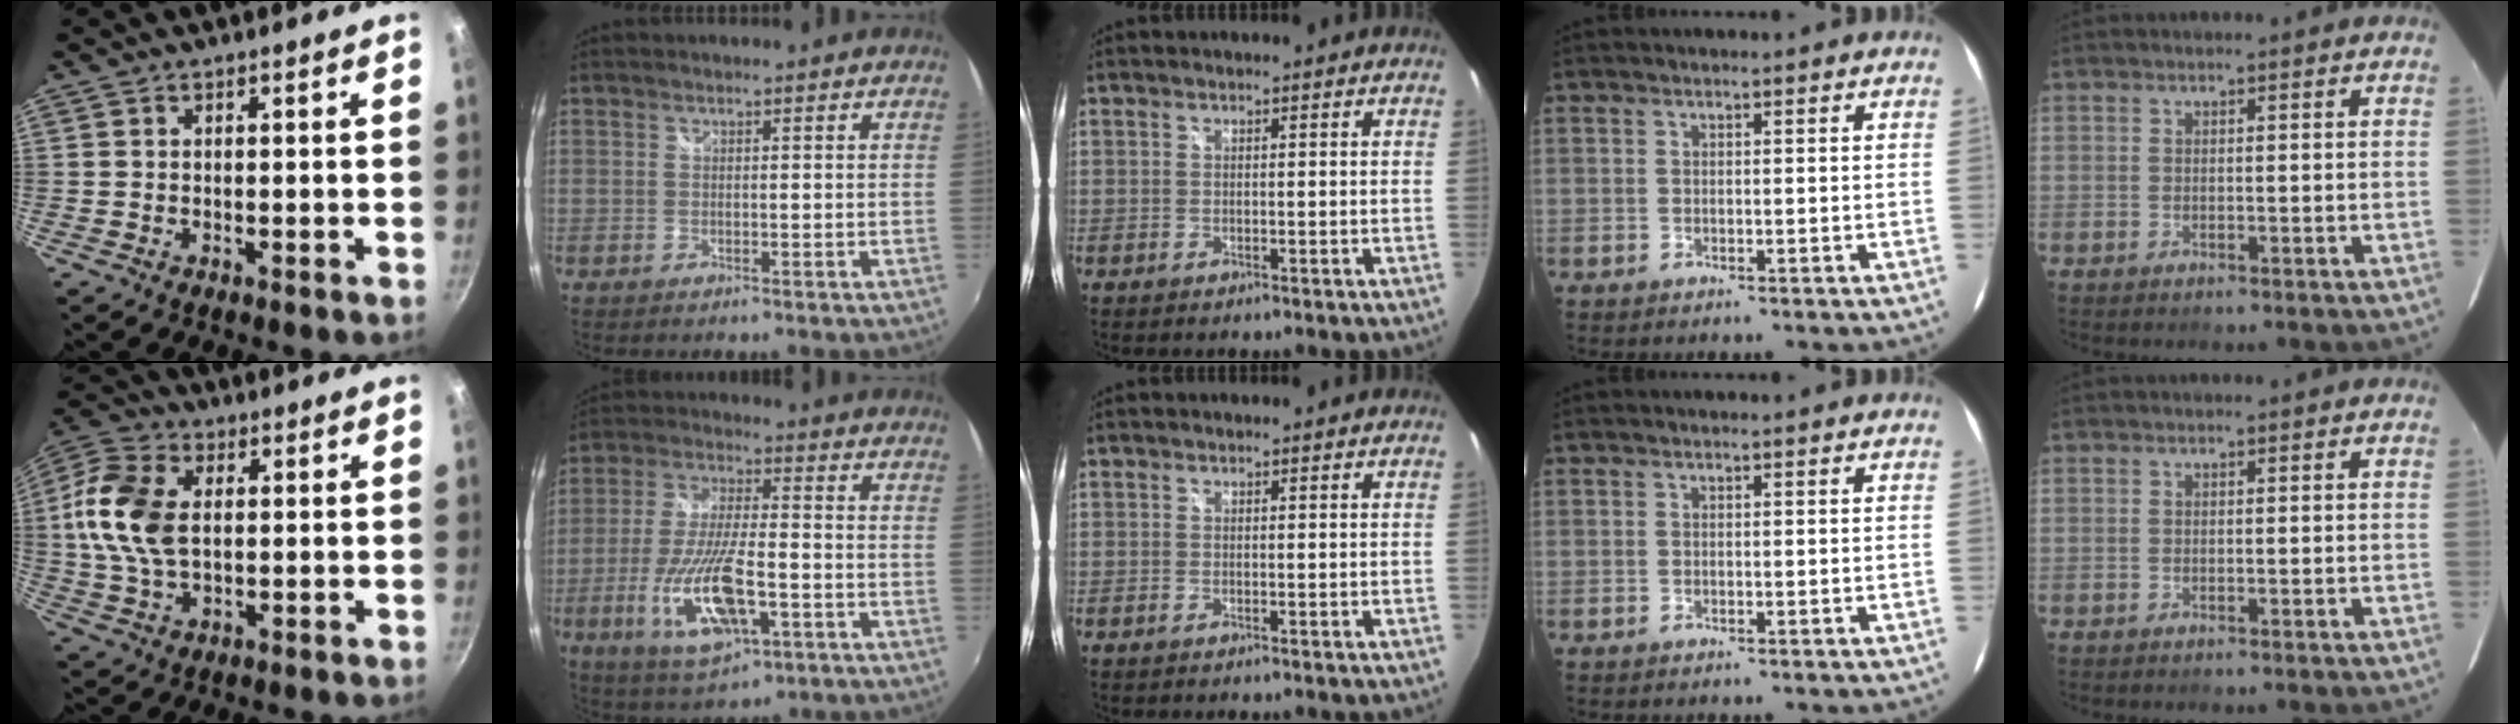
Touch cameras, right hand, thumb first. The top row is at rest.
{"thumb": {"total": 13.3, "force": [1.3, 8.4, 10.3], "torque": [-0.195, 0.012, 0.013]}, "index": {"total": 15.8, "force": [-5.4, 5.6, 13.8], "torque": [-0.286, -0.018, -0.095]}}